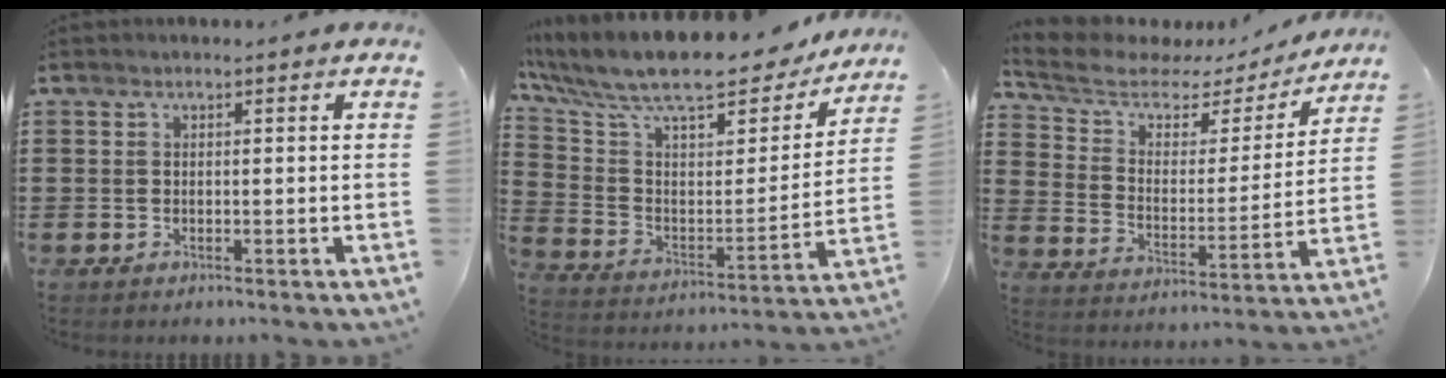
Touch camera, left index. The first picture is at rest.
{"total": 12.2, "force": [9.9, 2.7, 6.6], "torque": [-0.160, -0.064, 0.169]}
{"total": 6.3, "force": [4.7, 3.3, 2.6], "torque": [-0.080, -0.022, 0.077]}